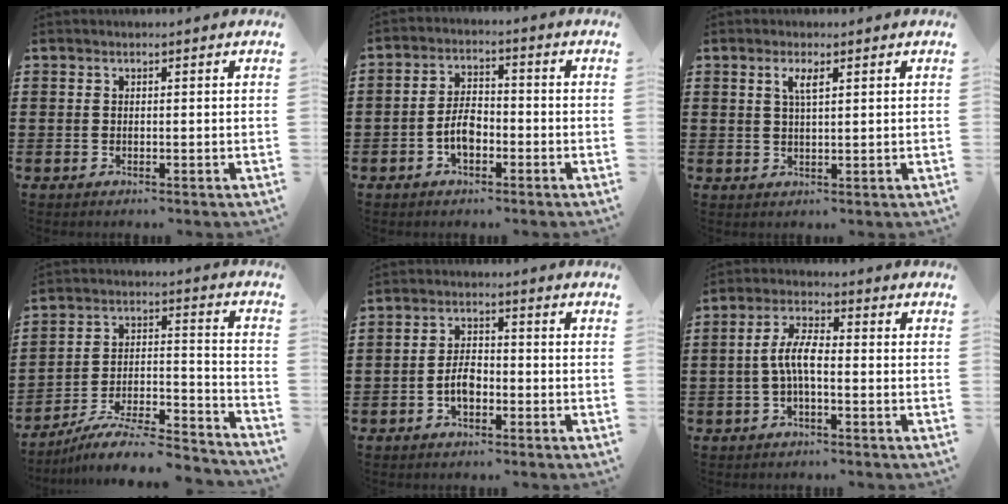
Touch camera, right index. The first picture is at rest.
{"total": 4.6, "force": [-1.8, 2.3, 3.5], "torque": [-0.078, 0.000, -0.036]}
{"total": 2.5, "force": [1.2, 0.6, 2.1], "torque": [-0.045, 0.004, 0.019]}
{"total": 8.2, "force": [-7.3, 1.4, 3.6], "torque": [-0.057, 0.006, -0.143]}
{"total": 3.9, "force": [-1.4, 2.0, 3.0], "torque": [-0.070, -0.002, -0.029]}
{"total": 5.7, "force": [-1.0, 1.9, 5.3], "torque": [-0.123, -0.002, -0.028]}